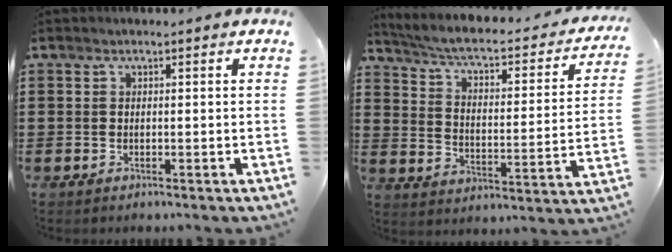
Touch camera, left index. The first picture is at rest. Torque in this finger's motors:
{"motor_torque": [2.14, 0.00, 0.23, 0.04]}